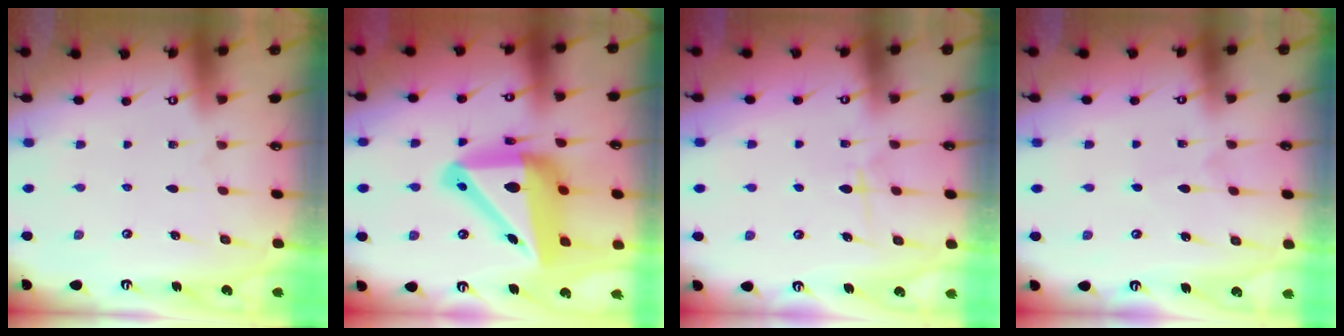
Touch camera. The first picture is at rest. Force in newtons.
{"total": 20.9, "press": 20.7, "slide": 2.7}
{"total": 5.5, "press": 5.5, "slide": 0.8}
{"total": 3.2, "press": 3.2, "slide": 0.3}